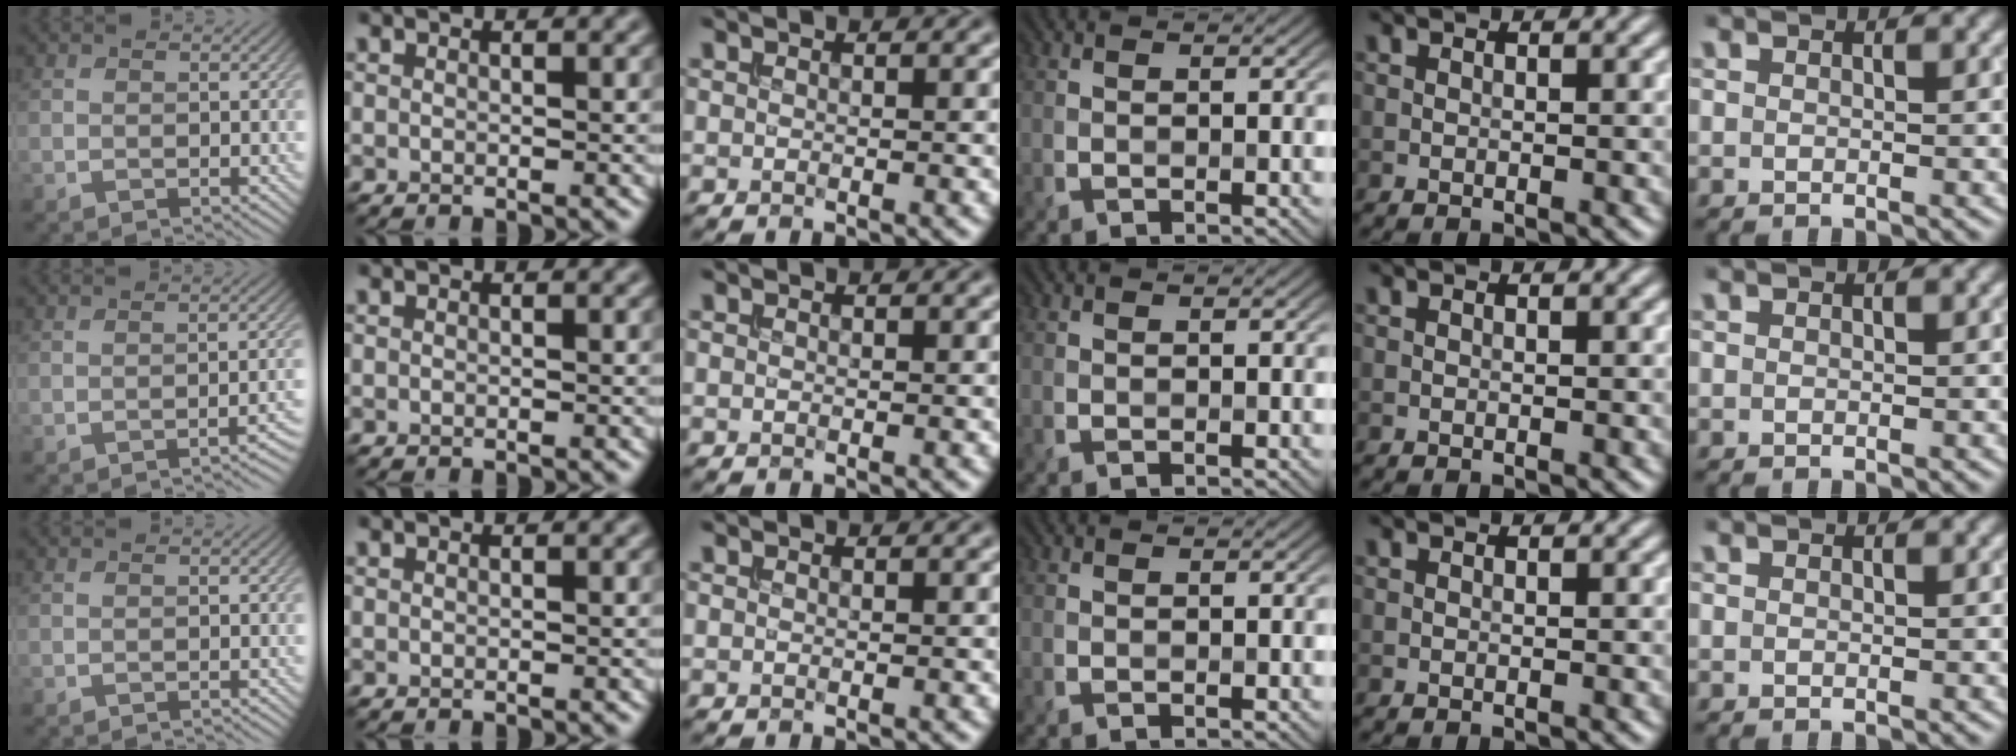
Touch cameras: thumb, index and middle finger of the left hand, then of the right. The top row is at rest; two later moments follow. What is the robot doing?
{"motion": "extract", "object": "bucket"}